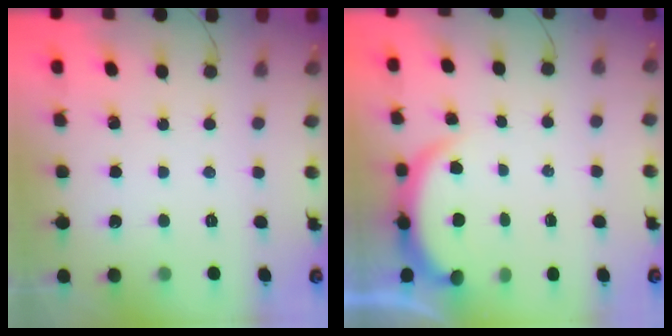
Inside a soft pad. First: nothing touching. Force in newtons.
{"total": 3.2, "press": 3.2, "slide": 0.6}